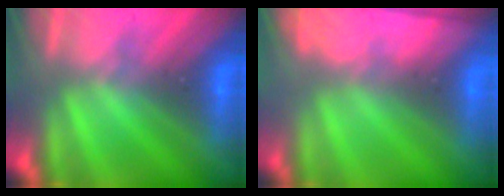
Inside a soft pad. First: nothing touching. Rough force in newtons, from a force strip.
{"total": 7.0}